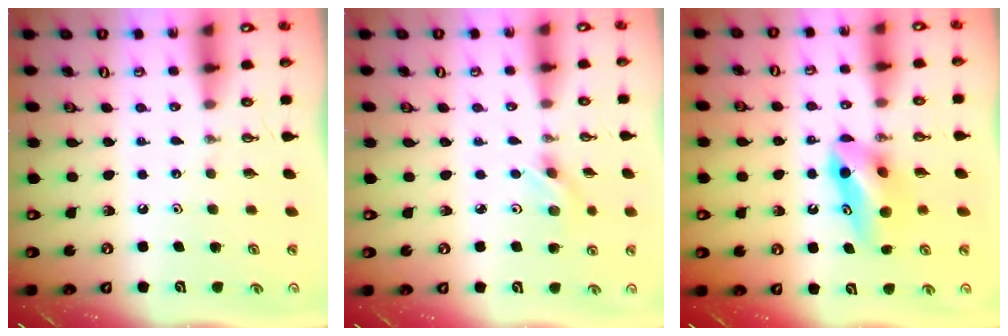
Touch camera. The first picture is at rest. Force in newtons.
{"total": 3.6, "press": 3.3, "slide": 1.3}
{"total": 8.1, "press": 7.8, "slide": 2.3}